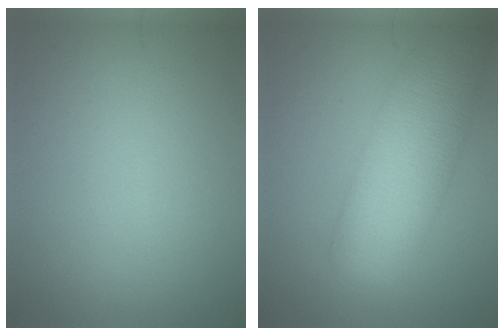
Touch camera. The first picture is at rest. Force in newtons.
{"total": 8.6, "press": 8.6, "slide": 0.5}